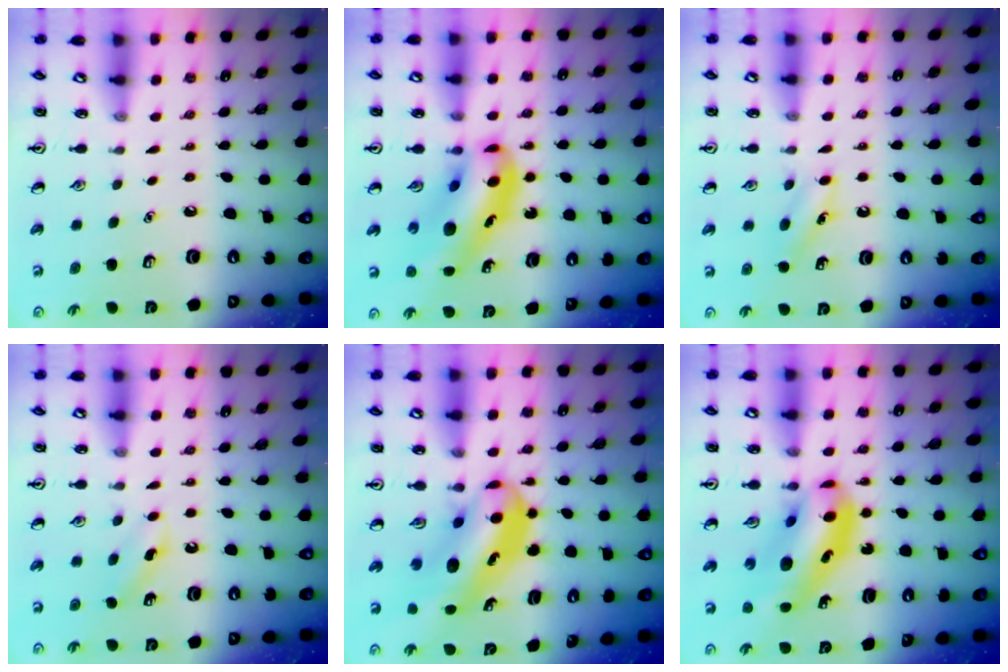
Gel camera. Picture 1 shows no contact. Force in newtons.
{"total": 12.5, "press": 12.0, "slide": 3.4}
{"total": 6.2, "press": 6.0, "slide": 1.7}
{"total": 2.6, "press": 2.4, "slide": 0.8}
{"total": 6.2, "press": 6.0, "slide": 1.7}
{"total": 12.5, "press": 11.9, "slide": 3.7}